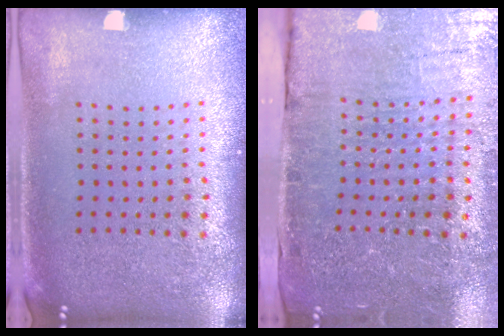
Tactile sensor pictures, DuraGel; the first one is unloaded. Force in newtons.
{"total": 4.2, "press": 4.1, "slide": 1.0}